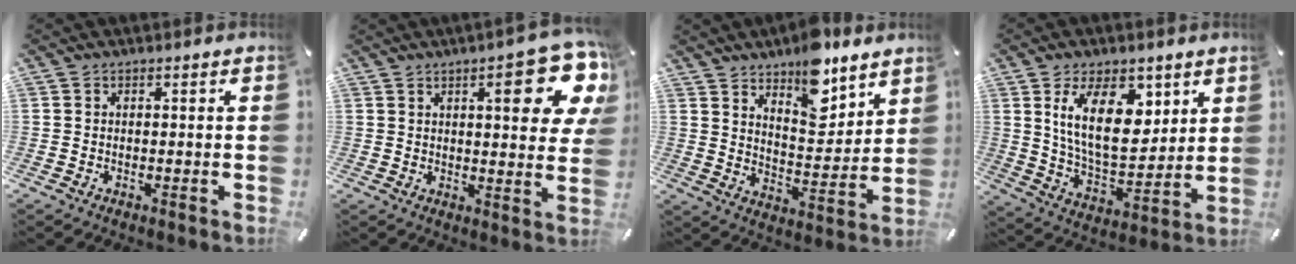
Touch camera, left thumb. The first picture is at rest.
{"total": 16.0, "force": [7.2, 5.0, 13.4], "torque": [-0.168, -0.040, 0.108]}
{"total": 12.6, "force": [9.6, 5.5, 5.9], "torque": [-0.078, -0.067, 0.171]}
{"total": 17.2, "force": [7.2, 9.5, 12.4], "torque": [-0.217, -0.023, 0.125]}